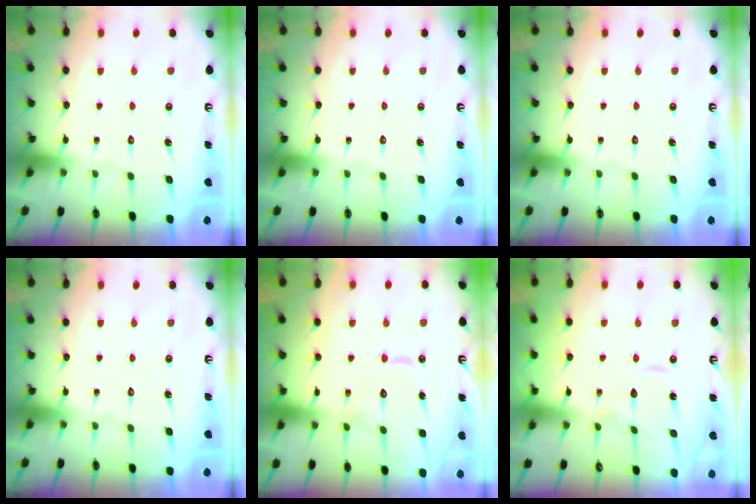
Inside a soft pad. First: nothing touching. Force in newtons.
{"total": 0.0}
{"total": 0.0}
{"total": 0.0}
{"total": 10.4, "press": 10.4, "slide": 1.0}
{"total": 7.8, "press": 7.7, "slide": 0.6}